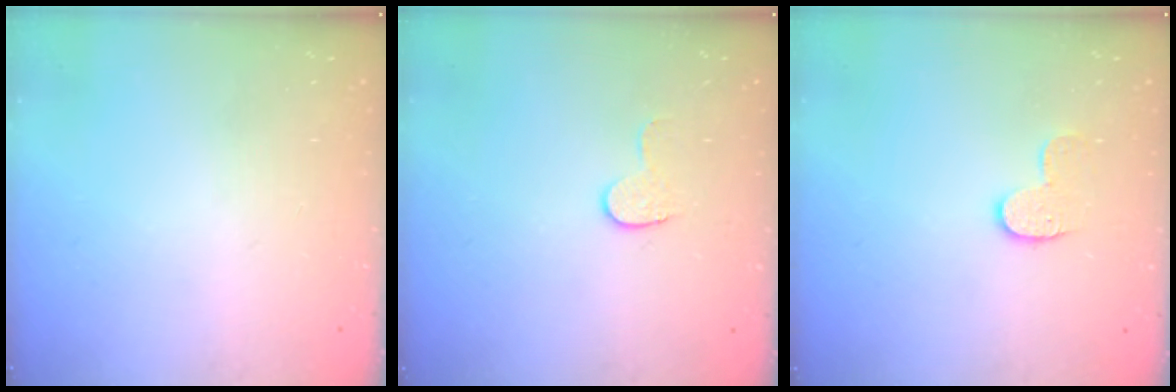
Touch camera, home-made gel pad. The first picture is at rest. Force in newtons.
{"total": 5.4, "press": 5.4, "slide": 0.5}
{"total": 8.1, "press": 8.1, "slide": 0.4}